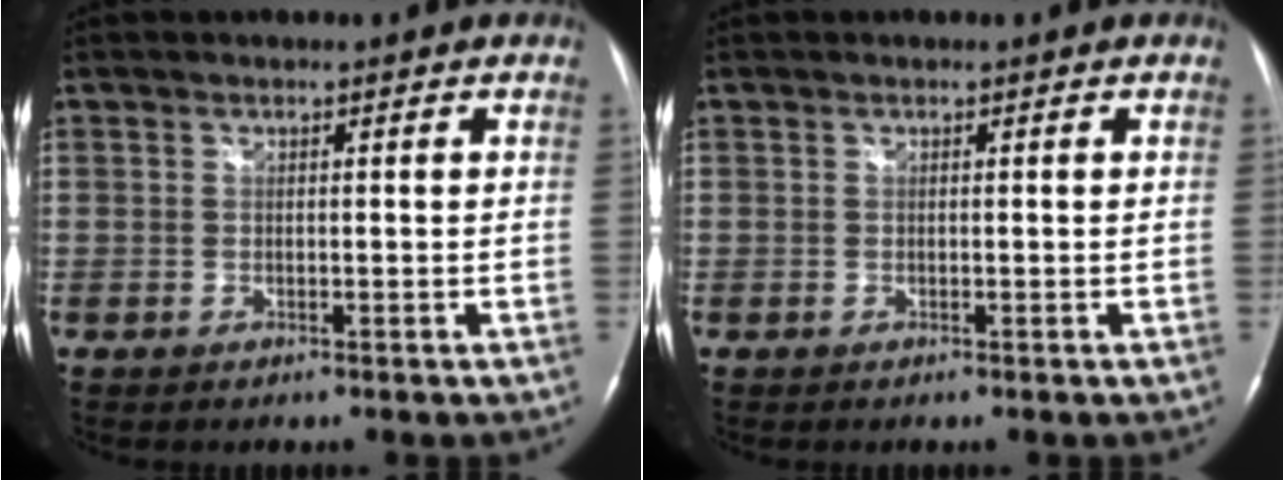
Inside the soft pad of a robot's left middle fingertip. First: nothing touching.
{"total": 0.0}